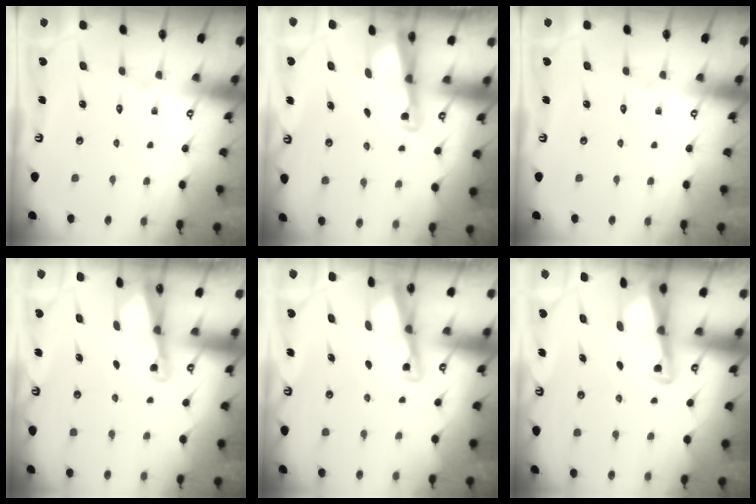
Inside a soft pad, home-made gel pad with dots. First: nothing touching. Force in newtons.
{"total": 2.4, "press": 2.4, "slide": 0.3}
{"total": 0.0}
{"total": 2.2, "press": 2.2, "slide": 0.3}
{"total": 3.0, "press": 3.0, "slide": 0.3}
{"total": 3.4, "press": 3.4, "slide": 0.2}